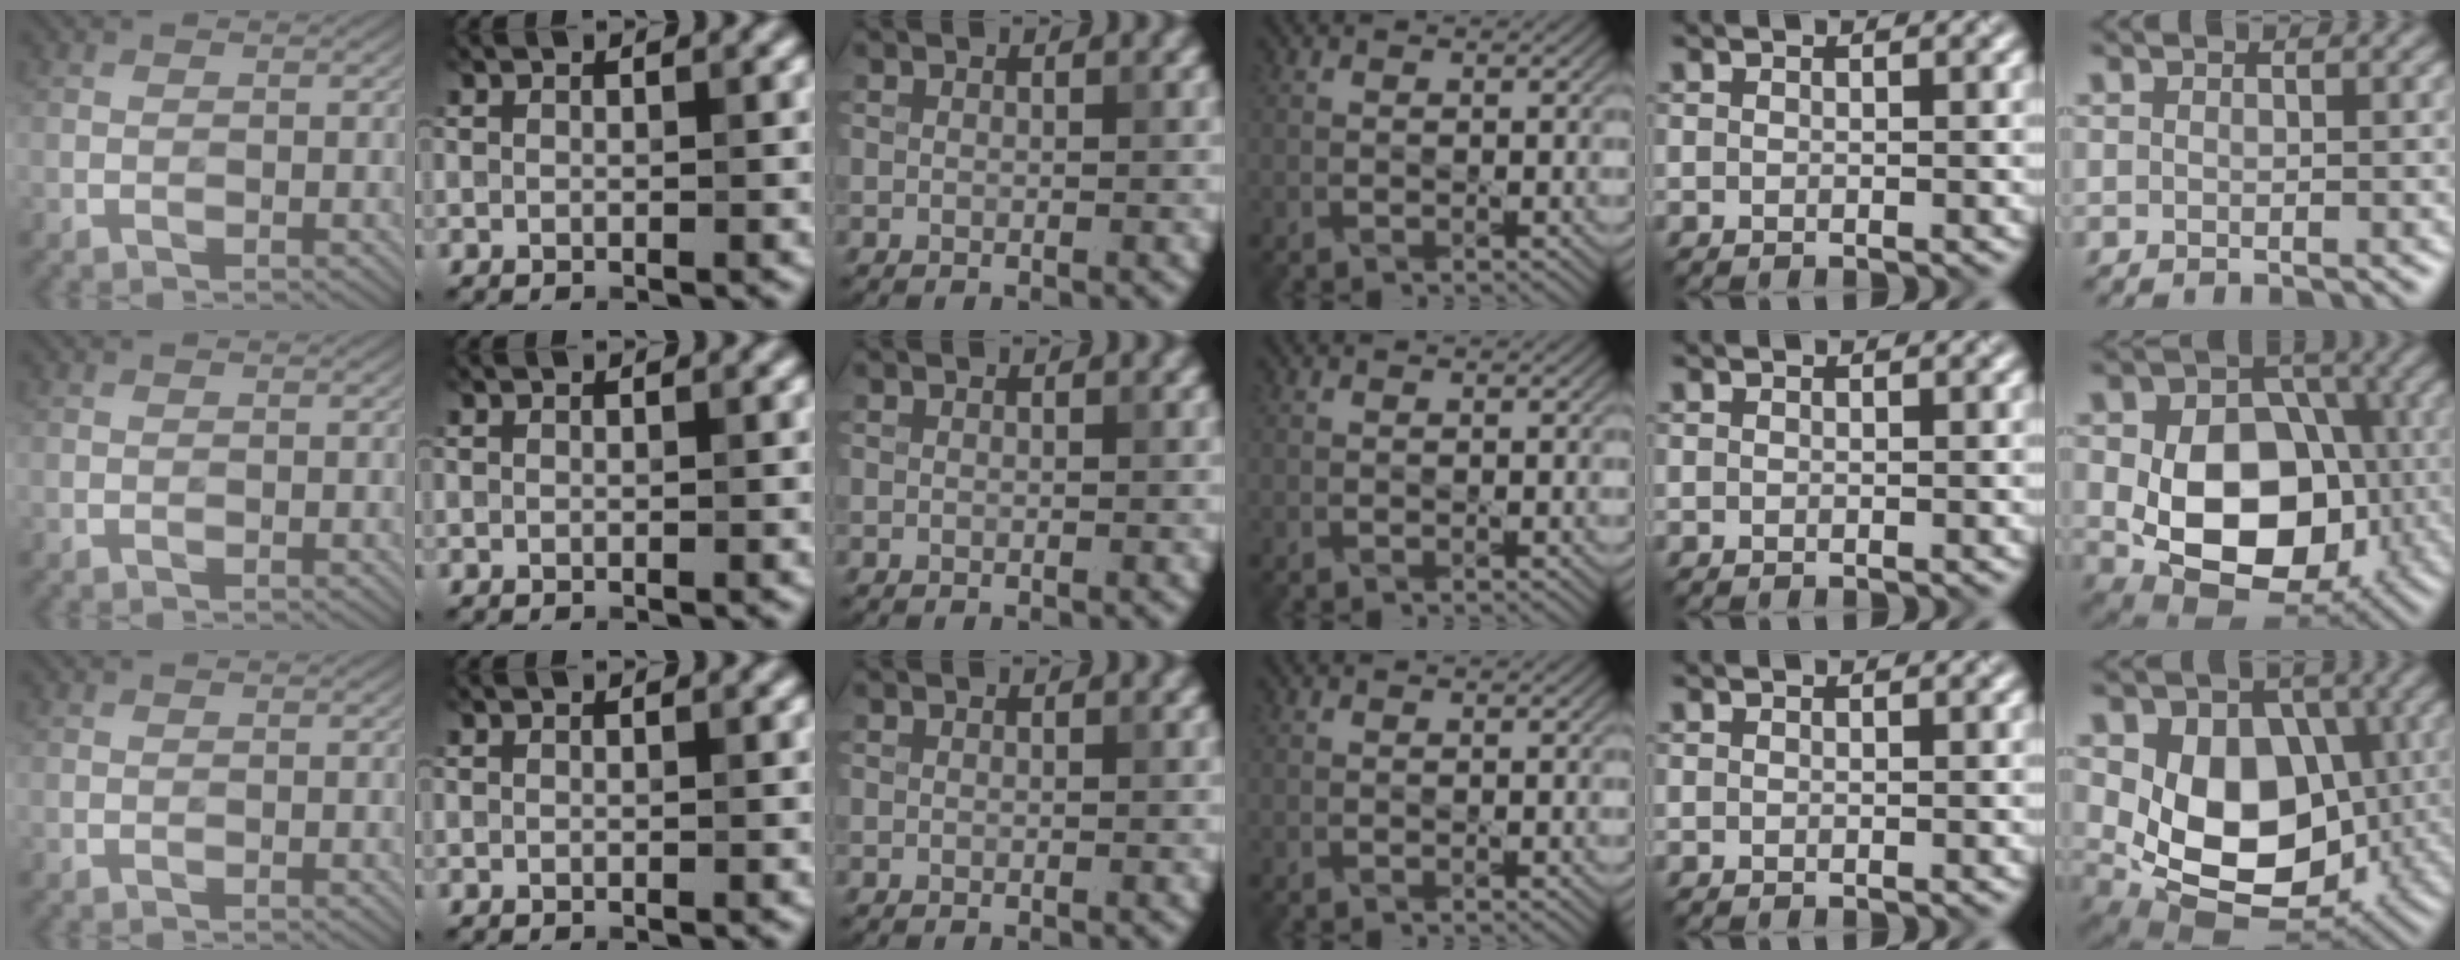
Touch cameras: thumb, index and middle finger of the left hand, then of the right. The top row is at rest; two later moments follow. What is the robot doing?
{"motion": "pour", "object": "pitcher"}